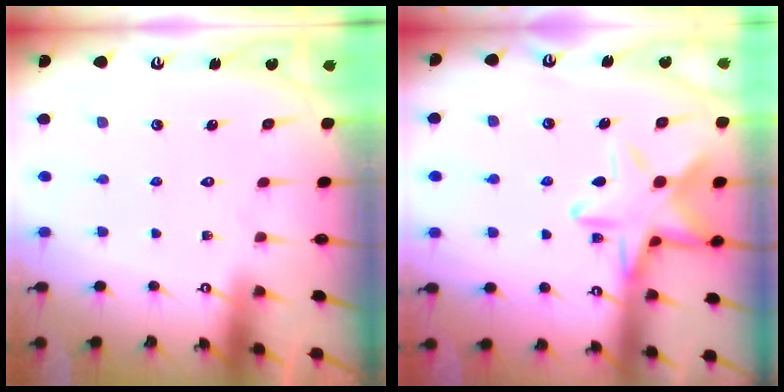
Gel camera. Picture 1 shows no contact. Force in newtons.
{"total": 15.6, "press": 15.6, "slide": 0.9}